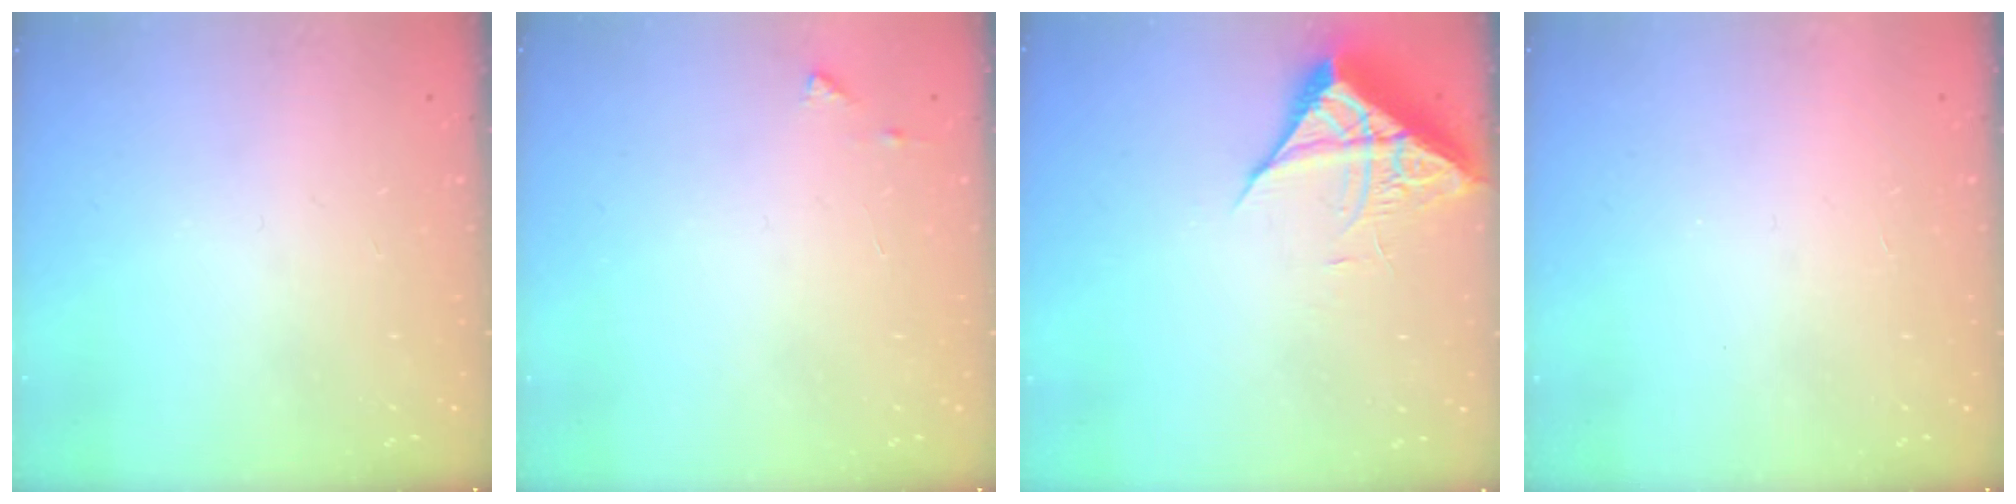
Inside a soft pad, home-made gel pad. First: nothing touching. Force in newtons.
{"total": 4.1, "press": 4.1, "slide": 0.5}
{"total": 7.3, "press": 7.2, "slide": 0.3}
{"total": 1.6, "press": 1.6, "slide": 0.1}